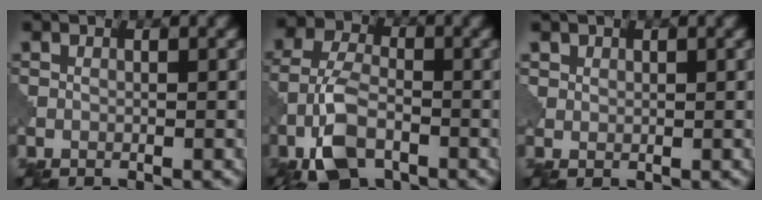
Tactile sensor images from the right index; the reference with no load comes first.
{"total": 6.9, "force": [-3.3, 3.7, 4.8], "torque": [-0.104, 0.004, -0.078]}
{"total": 1.2, "force": [0.6, 1.0, 0.3], "torque": [-0.002, -0.002, 0.013]}